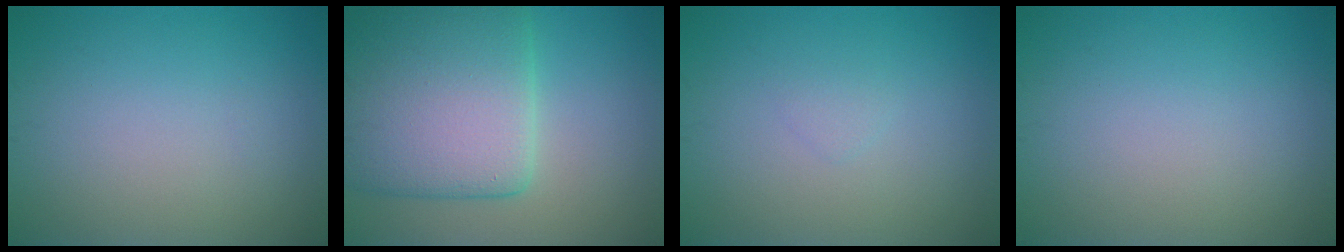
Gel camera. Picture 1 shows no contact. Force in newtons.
{"total": 10.7, "press": 10.7, "slide": 0.5}
{"total": 0.6, "press": 0.6, "slide": 0.0}
{"total": 0.0}